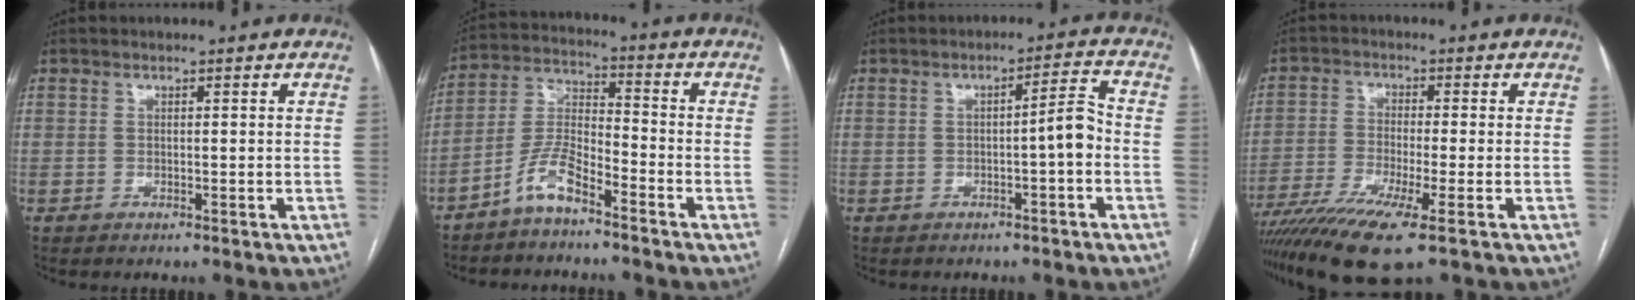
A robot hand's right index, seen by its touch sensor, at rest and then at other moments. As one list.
[{"total": 7.2, "force": [-5.2, 1.9, 4.7], "torque": [-0.109, 0.004, -0.107]}, {"total": 4.3, "force": [-1.1, 0.3, 4.2], "torque": [-0.056, 0.014, -0.016]}, {"total": 11.2, "force": [-7.3, 0.6, 8.6], "torque": [-0.152, -0.024, -0.126]}]